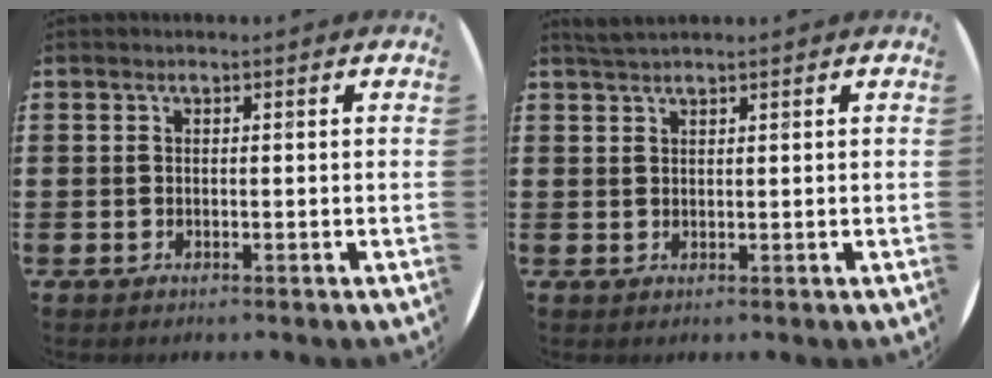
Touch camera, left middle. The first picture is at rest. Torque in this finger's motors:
{"motor_torque": [0.27, -0.26, 0.02, 0.03]}